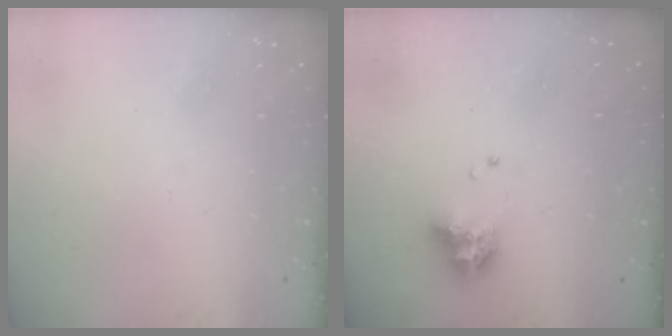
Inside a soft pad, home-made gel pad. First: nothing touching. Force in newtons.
{"total": 8.2, "press": 8.1, "slide": 1.2}